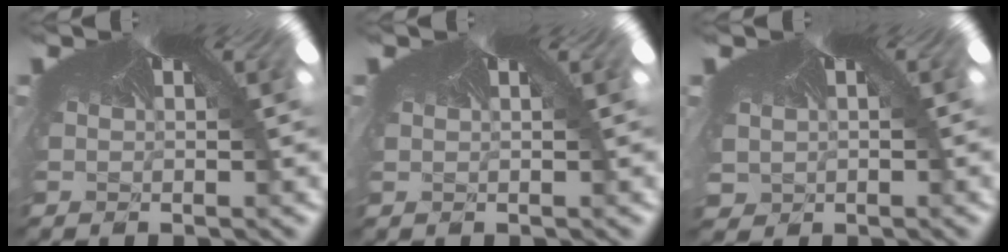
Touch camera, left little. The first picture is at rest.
{"total": 0.0}
{"total": 2.7, "force": [0.4, 2.4, 1.1], "torque": [-0.052, -0.001, 0.018]}